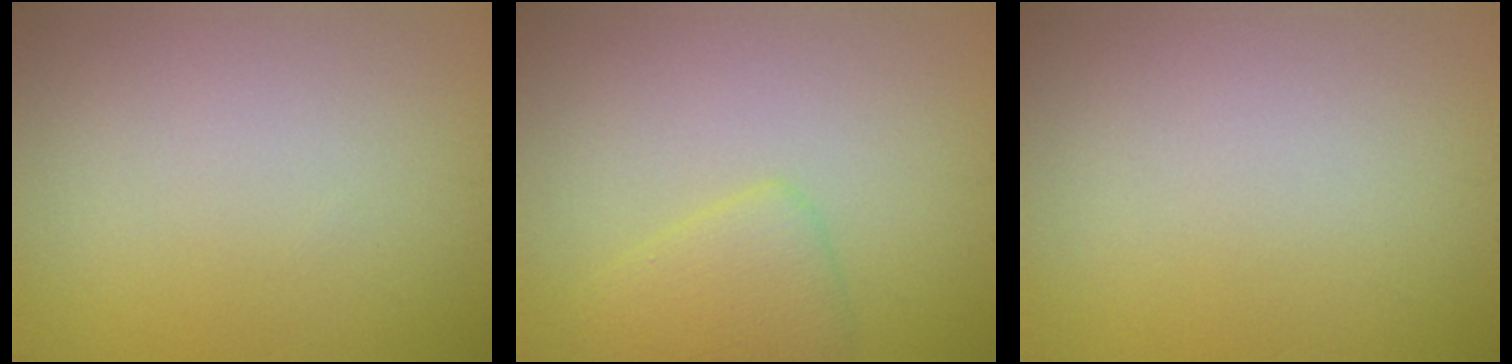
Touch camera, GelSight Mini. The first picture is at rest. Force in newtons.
{"total": 2.6, "press": 2.6, "slide": 0.1}
{"total": 0.0}